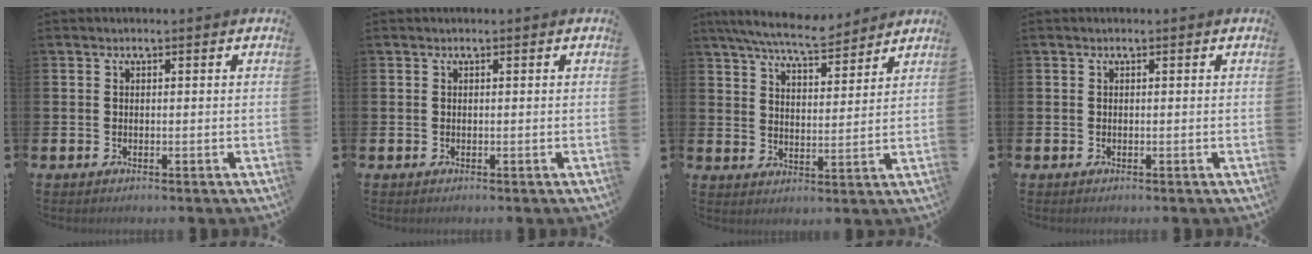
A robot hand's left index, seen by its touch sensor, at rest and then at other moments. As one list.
[{"total": 0.0}, {"total": 7.7, "force": [7.3, 1.0, 2.5], "torque": [-0.063, -0.035, 0.130]}, {"total": 0.0}]